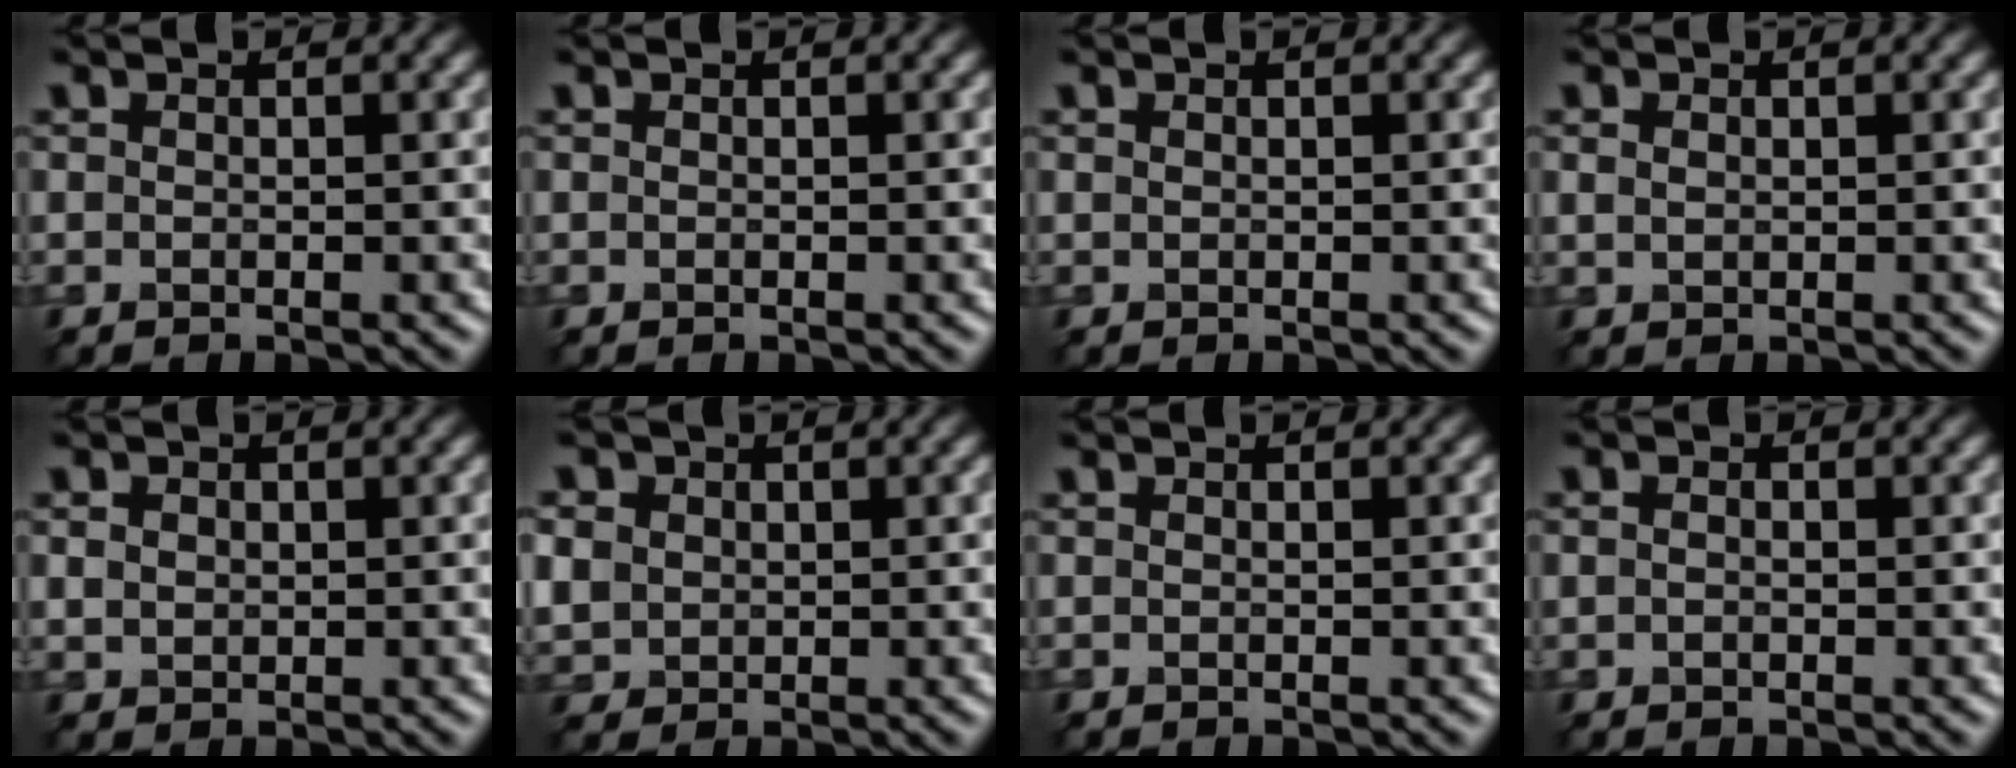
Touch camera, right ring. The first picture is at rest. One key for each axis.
{"total": 0.0}
{"total": 0.0}
{"total": 0.7, "fx": 0.3, "fy": 0.5, "fz": 0.5, "tx": -0.014, "ty": -0.003, "tz": 0.007}
{"total": 1.3, "fx": 0.3, "fy": 1.1, "fz": 0.6, "tx": -0.013, "ty": -0.003, "tz": 0.006}
{"total": 5.0, "fx": 1.4, "fy": 4.3, "fz": 2.2, "tx": -0.083, "ty": 0.018, "tz": 0.019}
{"total": 0.0}
{"total": 0.6, "fx": -0.1, "fy": 0.5, "fz": 0.4, "tx": -0.006, "ty": -0.002, "tz": -0.004}